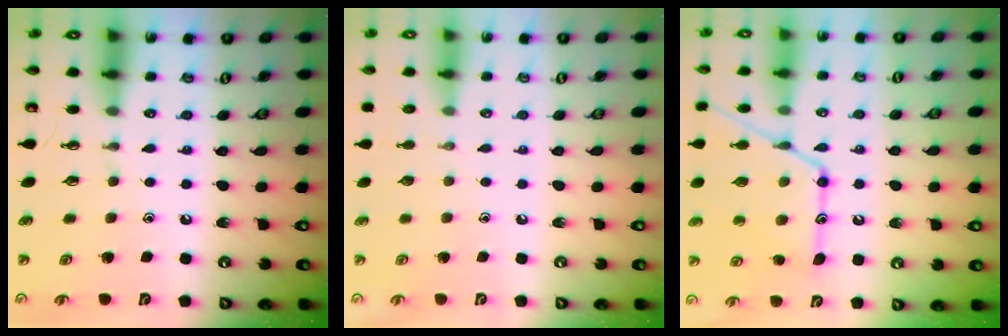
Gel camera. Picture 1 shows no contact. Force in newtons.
{"total": 0.0}
{"total": 17.5, "press": 17.5, "slide": 1.5}